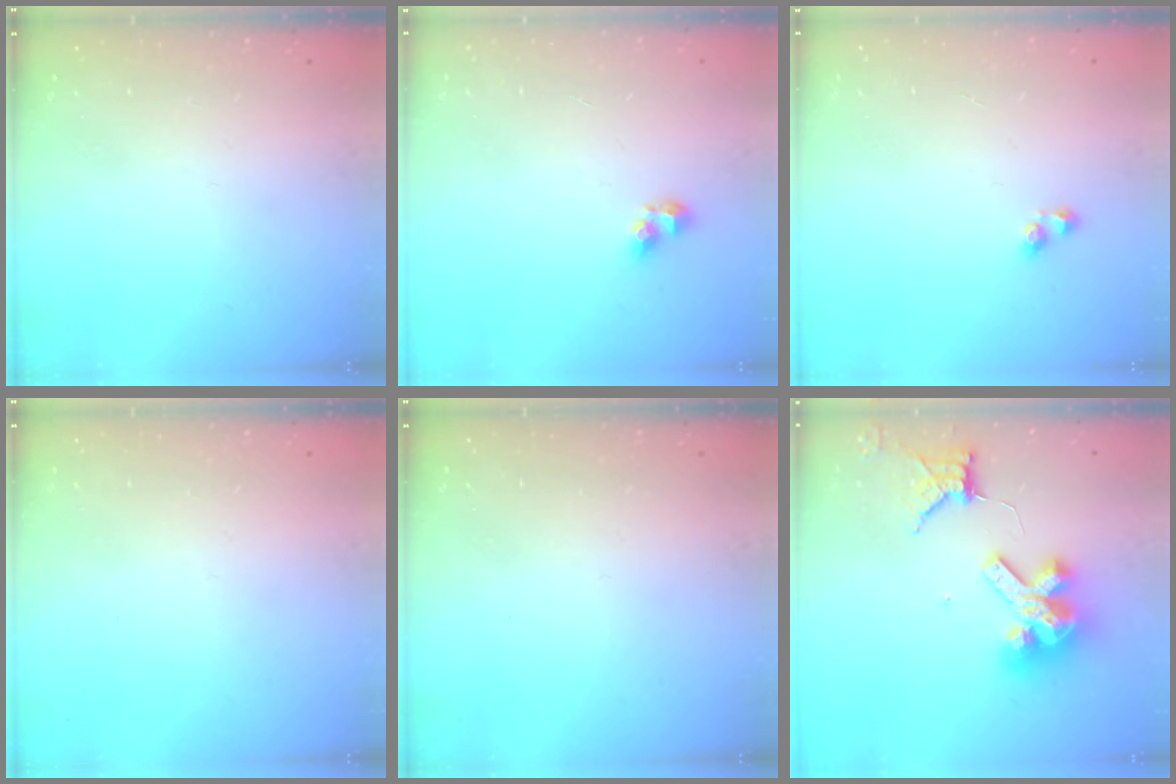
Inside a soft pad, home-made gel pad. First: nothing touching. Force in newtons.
{"total": 5.2, "press": 5.2, "slide": 0.4}
{"total": 2.2, "press": 1.9, "slide": 1.1}
{"total": 0.0}
{"total": 0.0}
{"total": 13.7, "press": 13.6, "slide": 1.8}